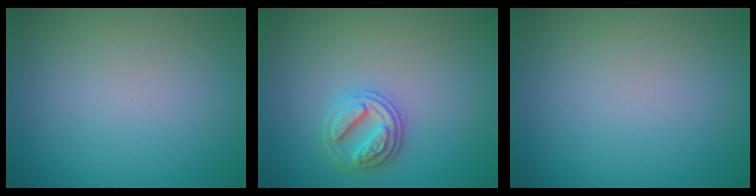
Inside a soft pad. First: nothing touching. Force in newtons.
{"total": 2.9, "press": 2.8, "slide": 0.7}
{"total": 0.0}